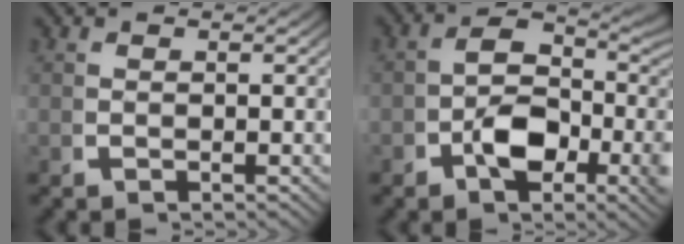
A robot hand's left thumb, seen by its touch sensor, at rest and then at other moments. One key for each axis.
{"total": 6.4, "fx": -0.8, "fy": 4.2, "fz": 4.8, "tx": -0.077, "ty": -0.019, "tz": -0.017}